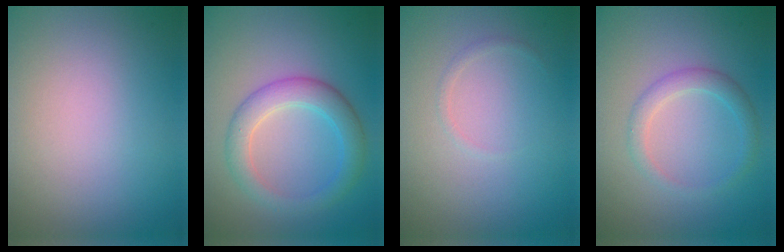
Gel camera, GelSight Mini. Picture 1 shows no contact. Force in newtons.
{"total": 4.0, "press": 4.0, "slide": 0.2}
{"total": 0.6, "press": 0.6, "slide": 0.1}
{"total": 2.1, "press": 2.1, "slide": 0.0}